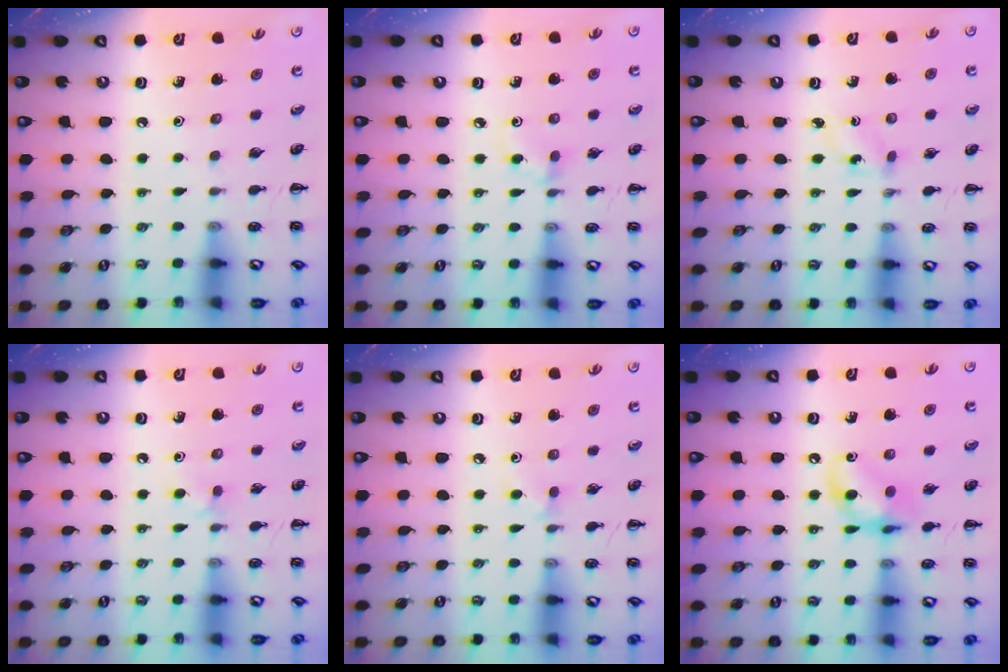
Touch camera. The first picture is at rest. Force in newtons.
{"total": 5.4, "press": 5.1, "slide": 1.9}
{"total": 2.0, "press": 1.8, "slide": 0.8}
{"total": 4.4, "press": 4.1, "slide": 1.6}
{"total": 4.5, "press": 4.2, "slide": 1.4}
{"total": 11.5, "press": 11.3, "slide": 2.0}